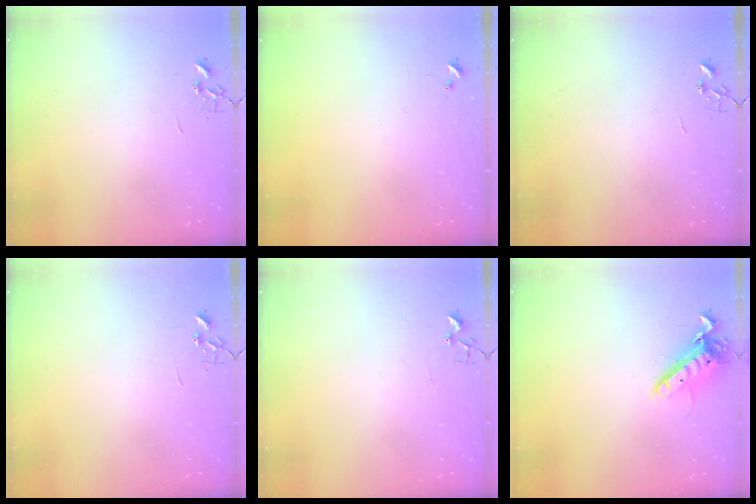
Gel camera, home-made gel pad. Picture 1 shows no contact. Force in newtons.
{"total": 0.0}
{"total": 0.0}
{"total": 0.0}
{"total": 3.0, "press": 2.9, "slide": 0.4}
{"total": 12.3, "press": 12.2, "slide": 1.7}